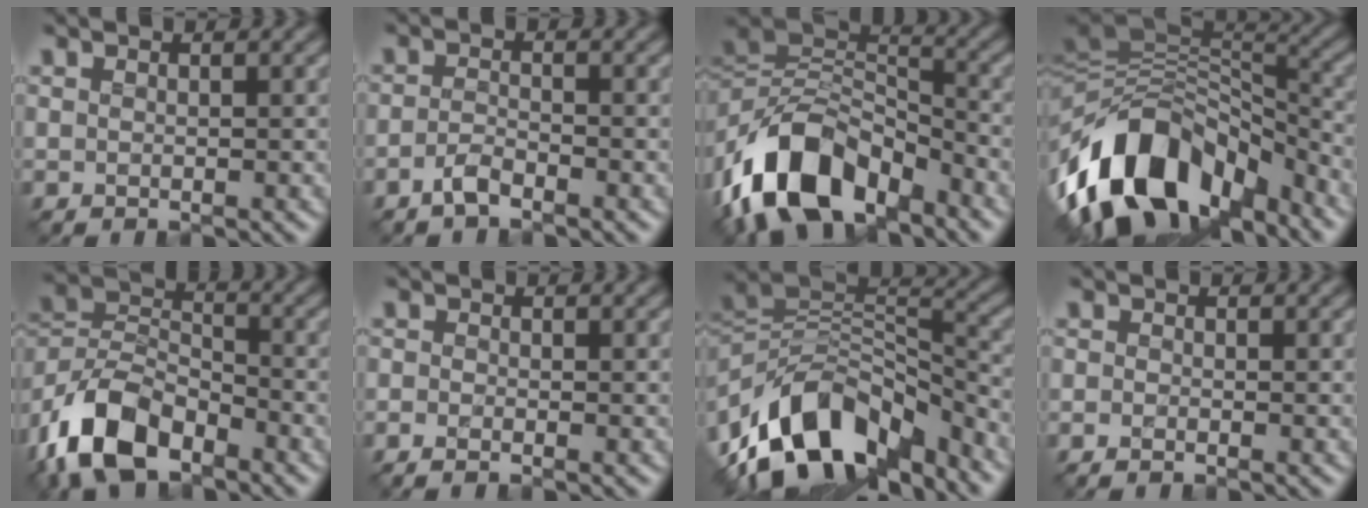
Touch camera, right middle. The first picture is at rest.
{"total": 2.2, "force": [-2.1, -0.4, 0.0], "torque": [-0.019, 0.007, -0.028]}
{"total": 11.7, "force": [-7.9, 6.2, 6.0], "torque": [-0.124, 0.007, -0.140]}
{"total": 13.4, "force": [-8.1, 7.7, 7.3], "torque": [-0.160, 0.019, -0.129]}
{"total": 9.3, "force": [-7.0, 4.2, 4.3], "torque": [-0.104, 0.005, -0.134]}
{"total": 1.4, "force": [-1.3, -0.5, -0.2], "torque": [-0.002, -0.003, -0.007]}
{"total": 12.3, "force": [-8.5, 5.8, 6.7], "torque": [-0.136, 0.027, -0.149]}
{"total": 1.4, "force": [-1.2, -0.6, -0.4], "torque": [-0.001, 0.001, -0.006]}